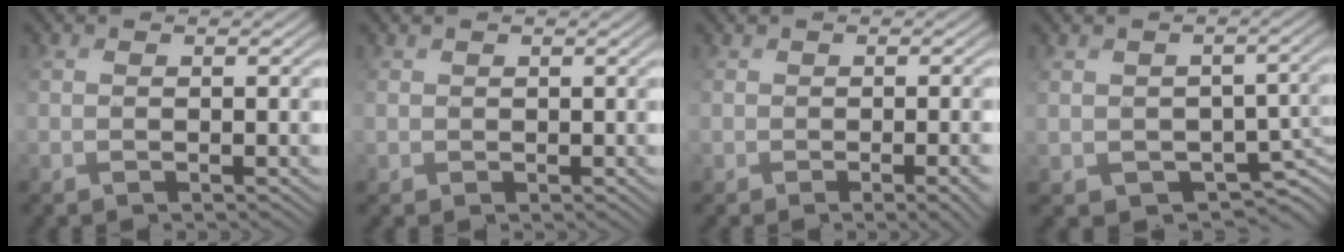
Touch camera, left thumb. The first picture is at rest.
{"total": 3.1, "force": [0.2, -0.7, -3.0], "torque": [0.045, -0.001, 0.011]}
{"total": 2.5, "force": [-1.1, 0.9, 2.0], "torque": [-0.016, -0.007, 0.001]}
{"total": 3.0, "force": [-0.9, 2.7, 0.9], "torque": [-0.026, -0.015, -0.005]}